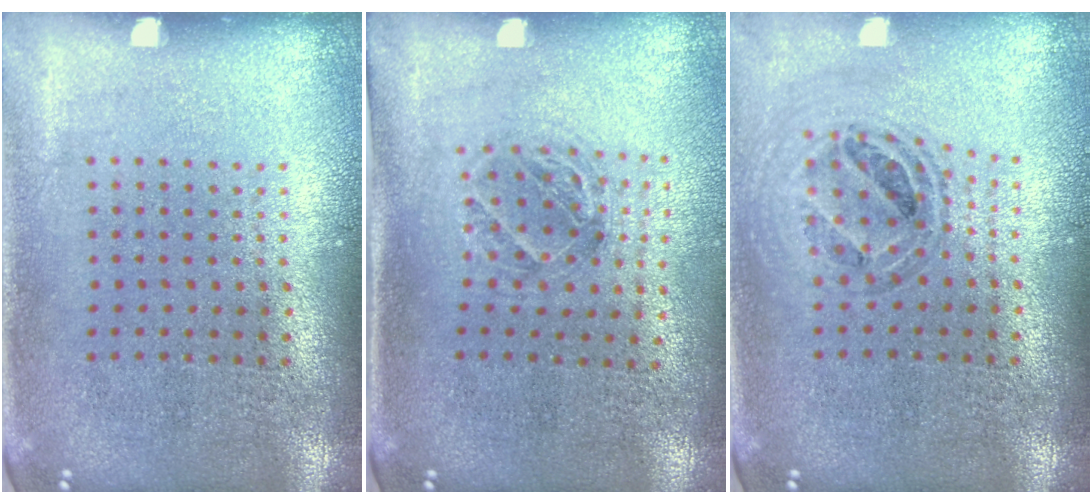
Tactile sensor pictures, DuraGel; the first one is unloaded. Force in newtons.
{"total": 1.1, "press": 1.1, "slide": 0.2}
{"total": 0.7, "press": 0.7, "slide": 0.0}